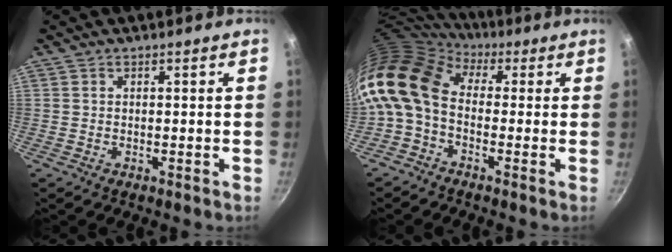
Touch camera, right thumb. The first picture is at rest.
{"total": 13.9, "force": [0.7, 9.8, 9.8], "torque": [-0.193, 0.026, -0.011]}